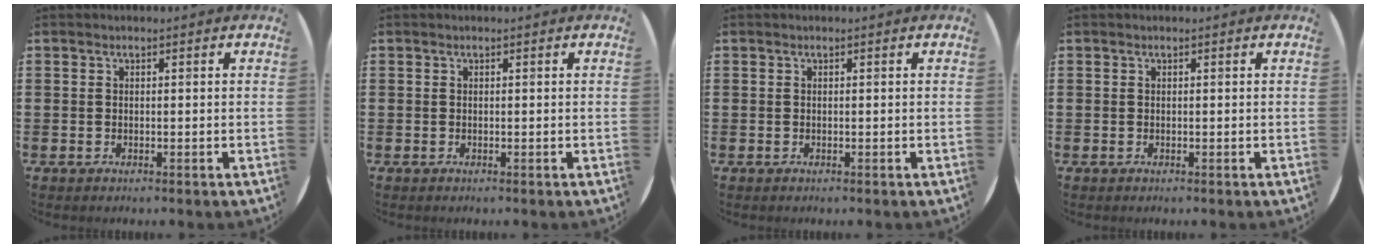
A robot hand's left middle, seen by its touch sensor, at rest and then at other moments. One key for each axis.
{"total": 0.0}
{"total": 0.0}
{"total": 0.0}